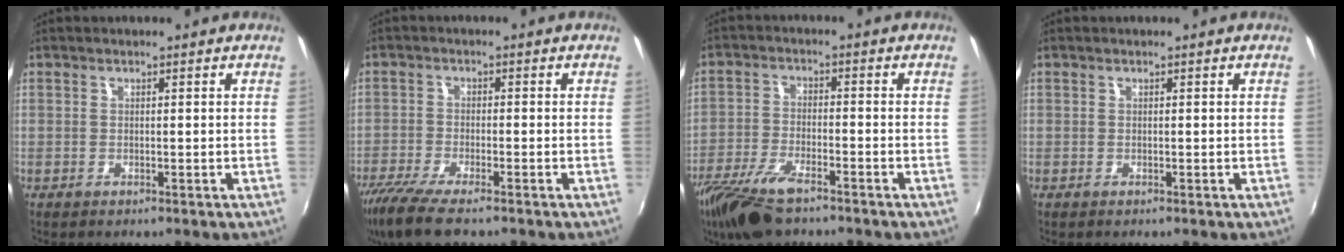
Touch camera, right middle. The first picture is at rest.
{"total": 10.4, "force": [-8.0, 2.1, 6.3], "torque": [-0.151, -0.041, -0.147]}
{"total": 10.8, "force": [-7.8, 3.4, 6.7], "torque": [-0.158, -0.027, -0.154]}
{"total": 0.0}